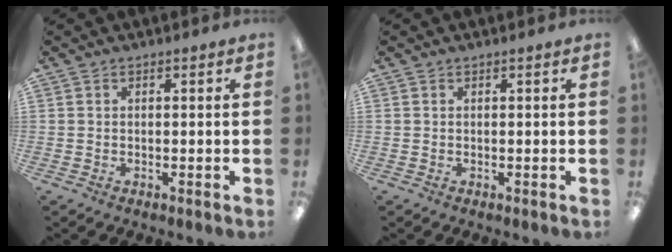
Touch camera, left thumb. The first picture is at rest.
{"total": 0.0}